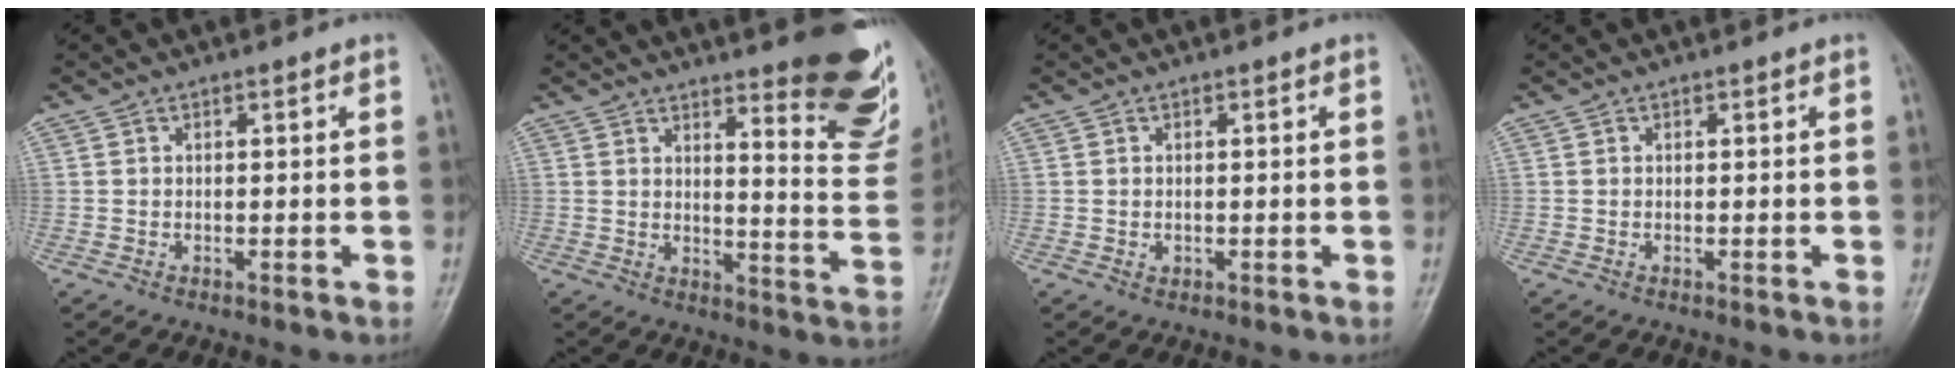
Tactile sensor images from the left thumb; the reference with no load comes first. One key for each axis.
{"total": 18.3, "fx": 12.4, "fy": 4.4, "fz": 12.8, "tx": -0.120, "ty": -0.101, "tz": 0.150}
{"total": 0.7, "fx": -0.1, "fy": 0.6, "fz": 0.3, "tx": -0.002, "ty": 0.000, "tz": 0.001}
{"total": 0.0}